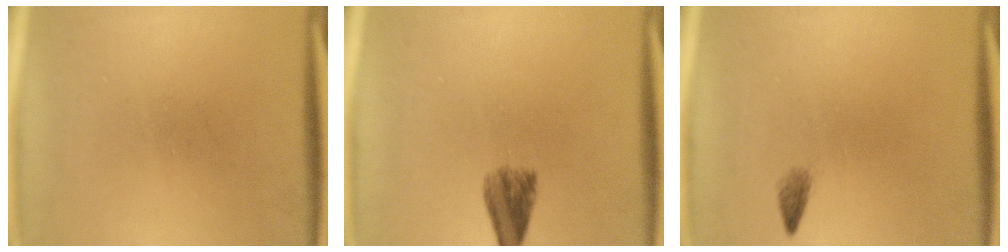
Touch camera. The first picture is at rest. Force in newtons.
{"total": 4.1}
{"total": 1.0}